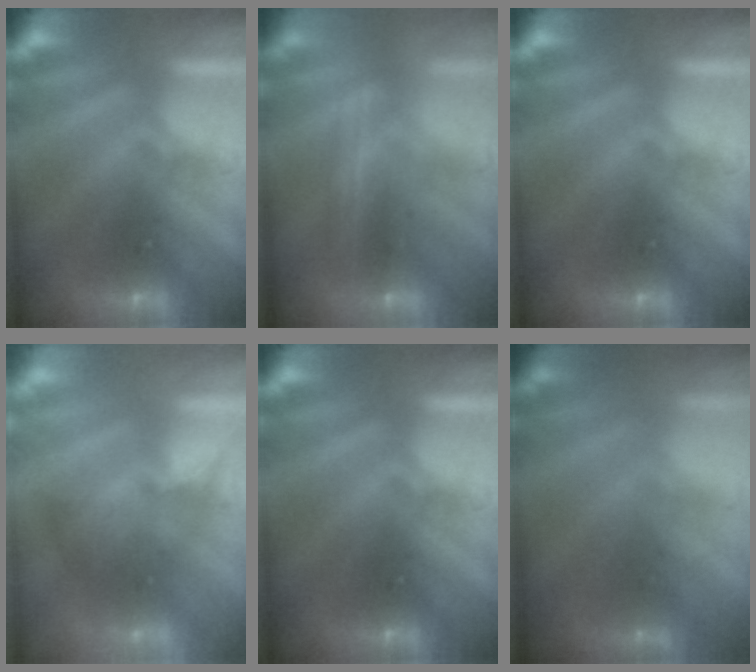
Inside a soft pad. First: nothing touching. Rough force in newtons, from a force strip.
{"total": 2.5}
{"total": 0.0}
{"total": 2.1}
{"total": 0.0}
{"total": 1.6}